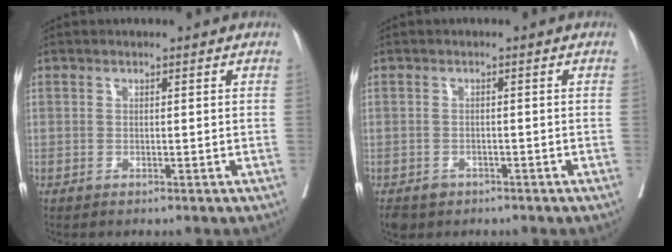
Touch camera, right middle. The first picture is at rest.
{"total": 3.5, "force": [-2.3, 2.5, 0.8], "torque": [-0.011, 0.000, -0.035]}